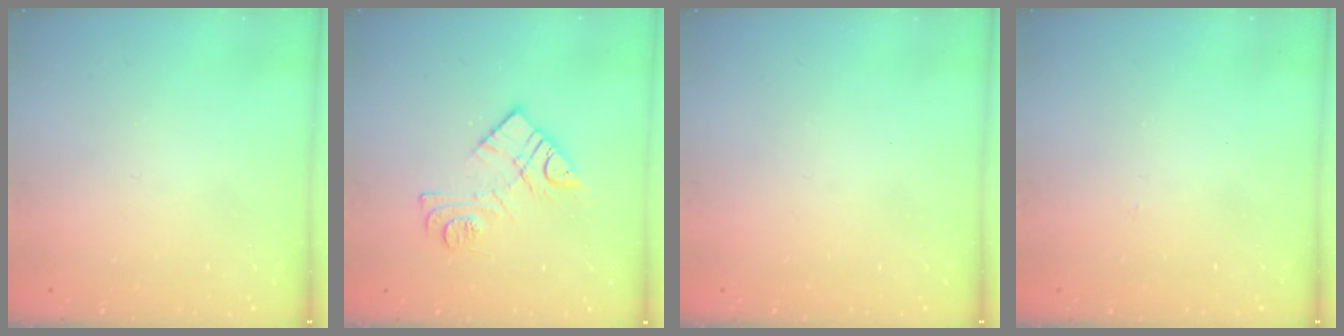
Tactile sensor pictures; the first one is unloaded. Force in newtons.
{"total": 10.2, "press": 10.2, "slide": 0.5}
{"total": 0.0}
{"total": 2.7, "press": 2.7, "slide": 0.5}